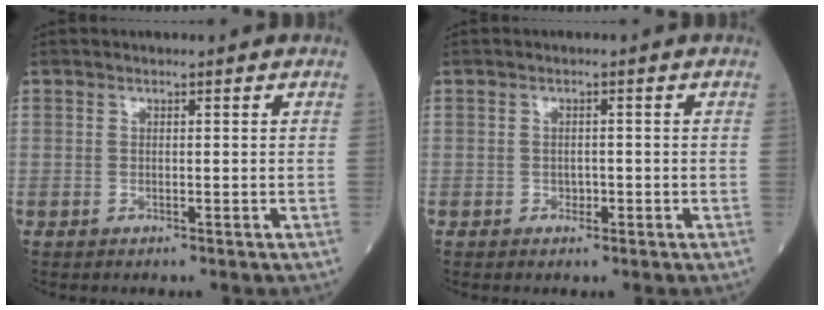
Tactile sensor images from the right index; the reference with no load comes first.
{"total": 1.0, "force": [-0.5, 0.7, 0.5], "torque": [-0.007, 0.002, -0.005]}